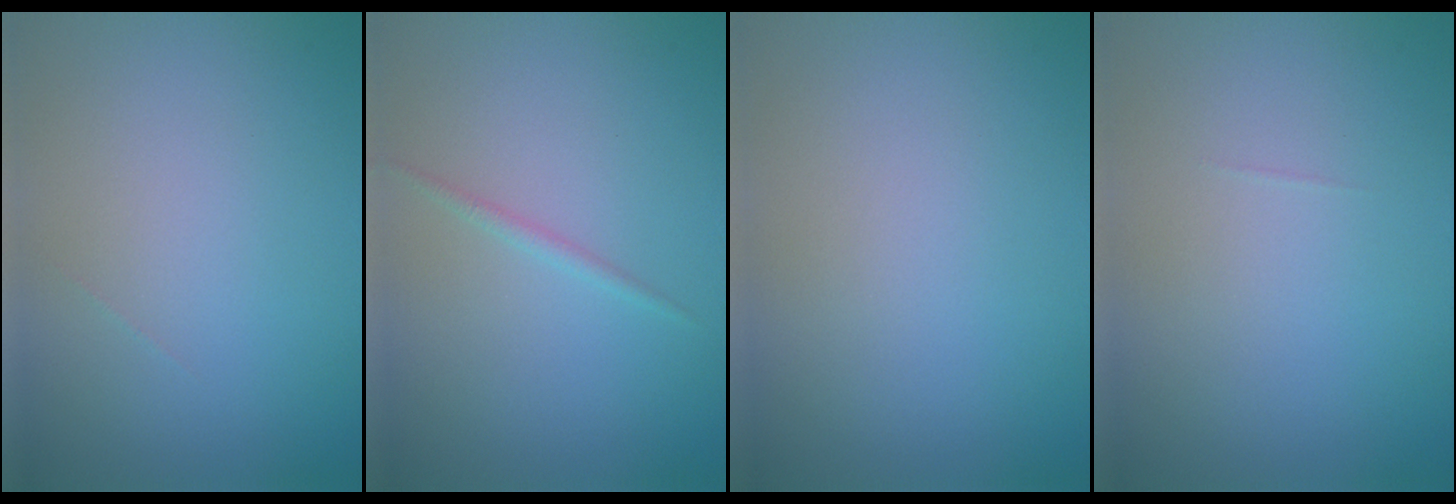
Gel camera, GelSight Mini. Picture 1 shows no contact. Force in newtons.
{"total": 0.8, "press": 0.8, "slide": 0.0}
{"total": 0.0}
{"total": 0.0}